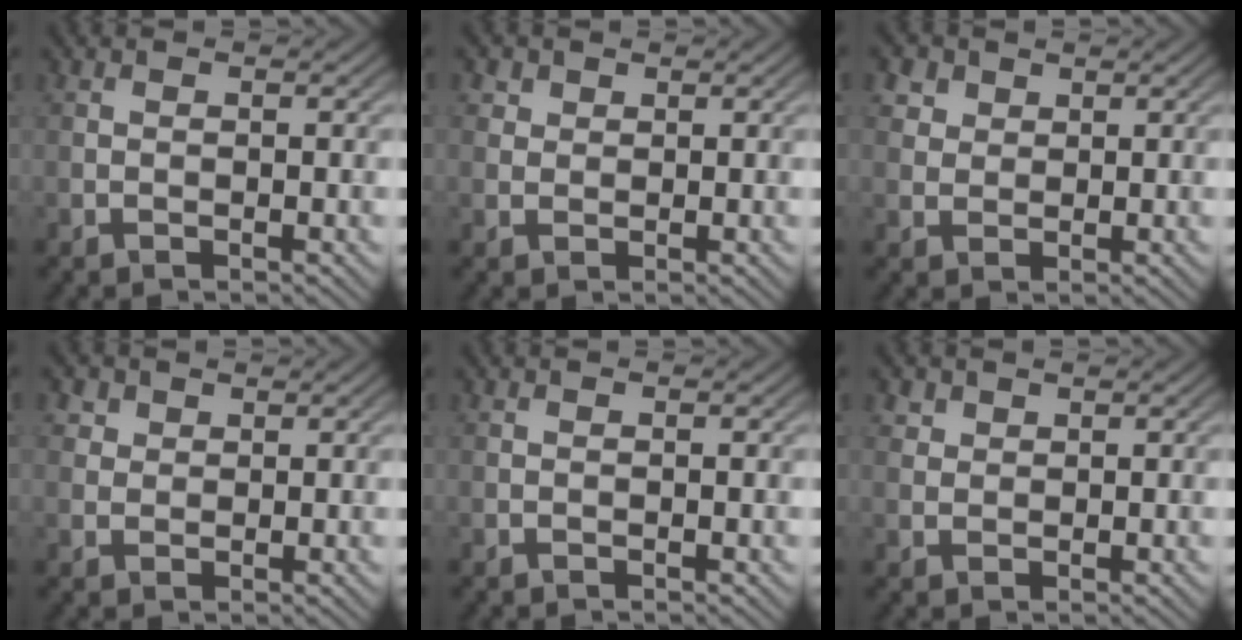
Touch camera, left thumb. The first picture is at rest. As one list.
[{"total": 2.8, "force": [1.6, 2.1, 0.9], "torque": [-0.030, -0.002, 0.032]}, {"total": 4.1, "force": [2.4, 2.9, 1.6], "torque": [-0.053, 0.002, 0.053]}, {"total": 3.1, "force": [1.8, 2.3, 1.0], "torque": [-0.034, -0.003, 0.041]}, {"total": 0.0}, {"total": 1.6, "force": [1.1, 1.2, 0.4], "torque": [-0.012, -0.002, 0.026]}]